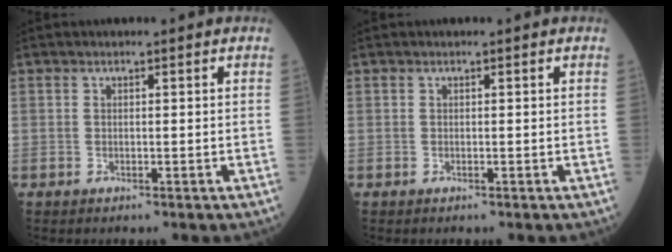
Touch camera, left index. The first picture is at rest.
{"total": 0.0}